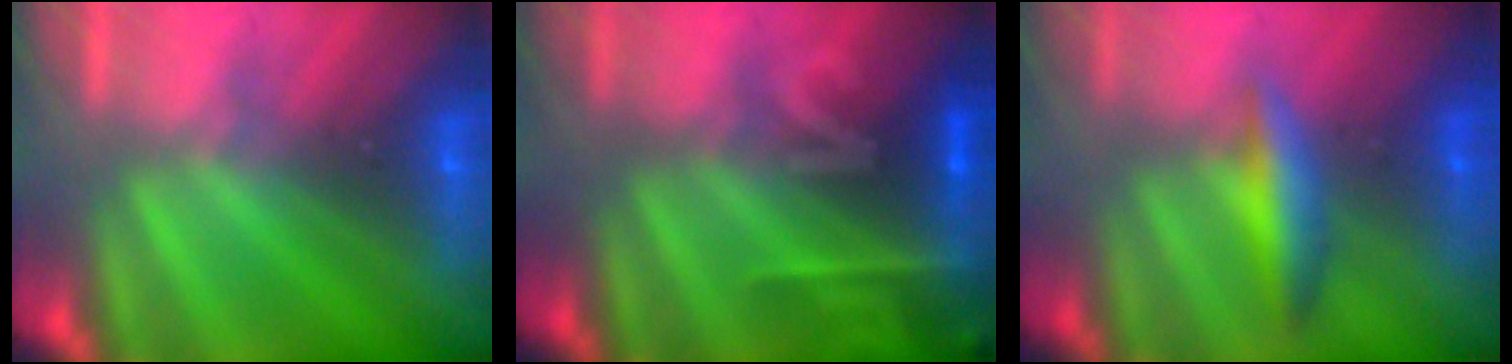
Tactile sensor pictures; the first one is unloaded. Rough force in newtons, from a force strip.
{"total": 2.3}
{"total": 2.4}